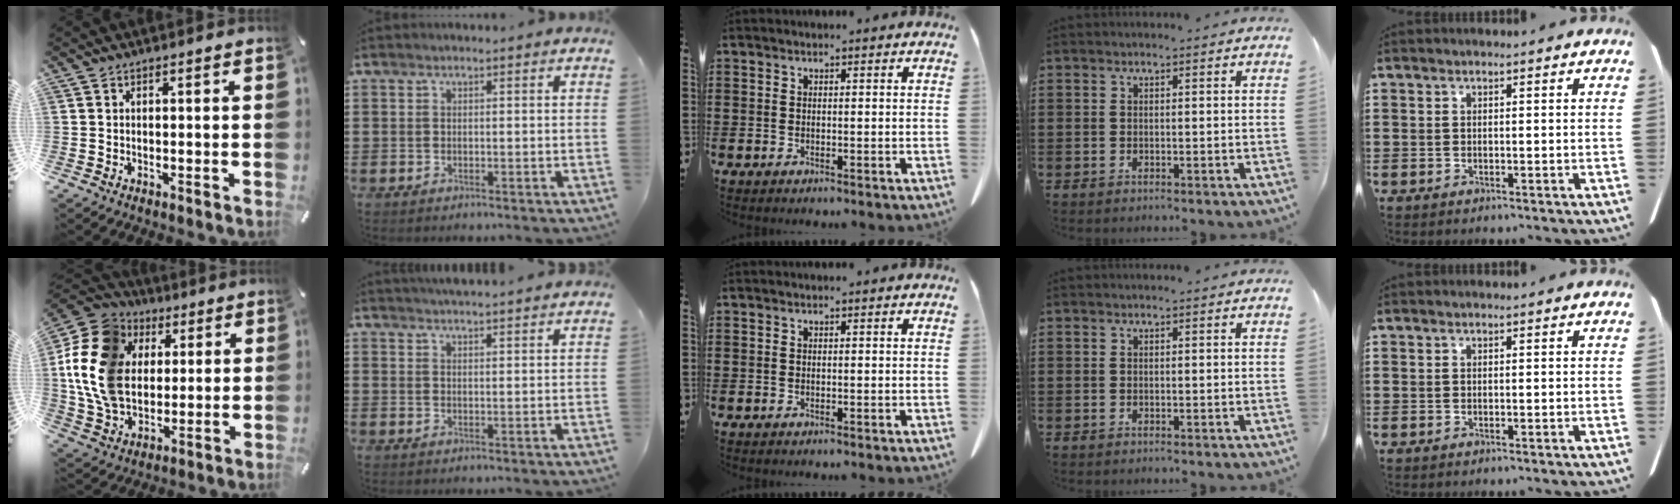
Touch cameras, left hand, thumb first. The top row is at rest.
{"thumb": {"total": 16.7, "force": [1.7, 14.0, 9.0], "torque": [-0.214, 0.008, 0.029]}, "index": {"total": 2.9, "force": [2.9, -0.4, 0.2], "torque": [-0.012, -0.010, 0.053]}}